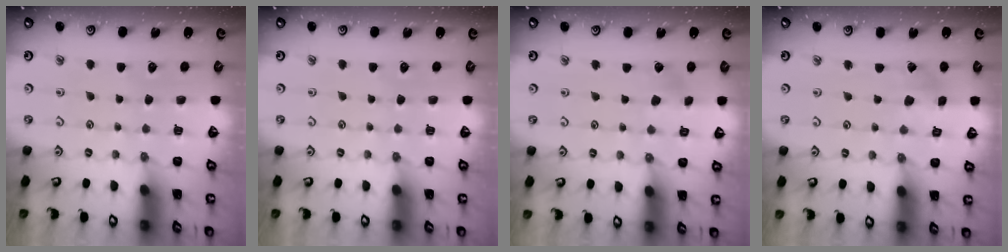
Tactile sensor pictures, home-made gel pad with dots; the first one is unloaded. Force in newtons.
{"total": 0.0}
{"total": 2.5, "press": 2.4, "slide": 0.6}
{"total": 2.0, "press": 2.0, "slide": 0.1}